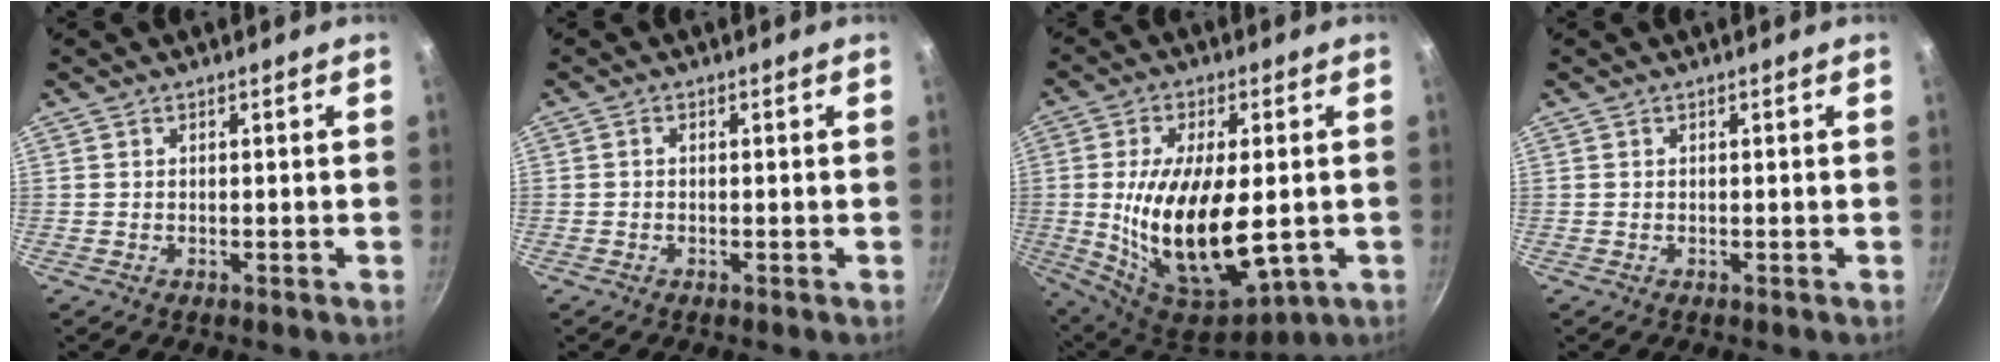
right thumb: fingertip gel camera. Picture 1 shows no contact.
{"total": 0.6, "force": [0.0, 0.4, 0.4], "torque": [-0.008, 0.005, -0.001]}
{"total": 21.5, "force": [-1.9, 10.4, 18.7], "torque": [-0.333, -0.009, -0.015]}
{"total": 0.0}